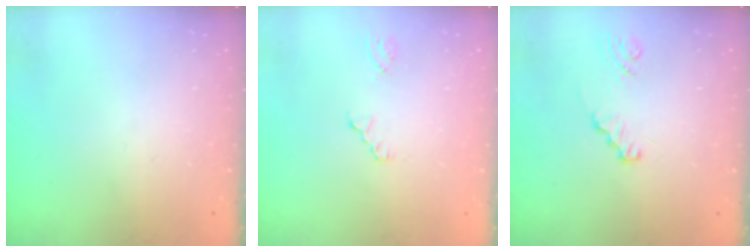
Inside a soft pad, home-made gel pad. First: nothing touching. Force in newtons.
{"total": 0.0}
{"total": 1.2, "press": 1.2, "slide": 0.1}